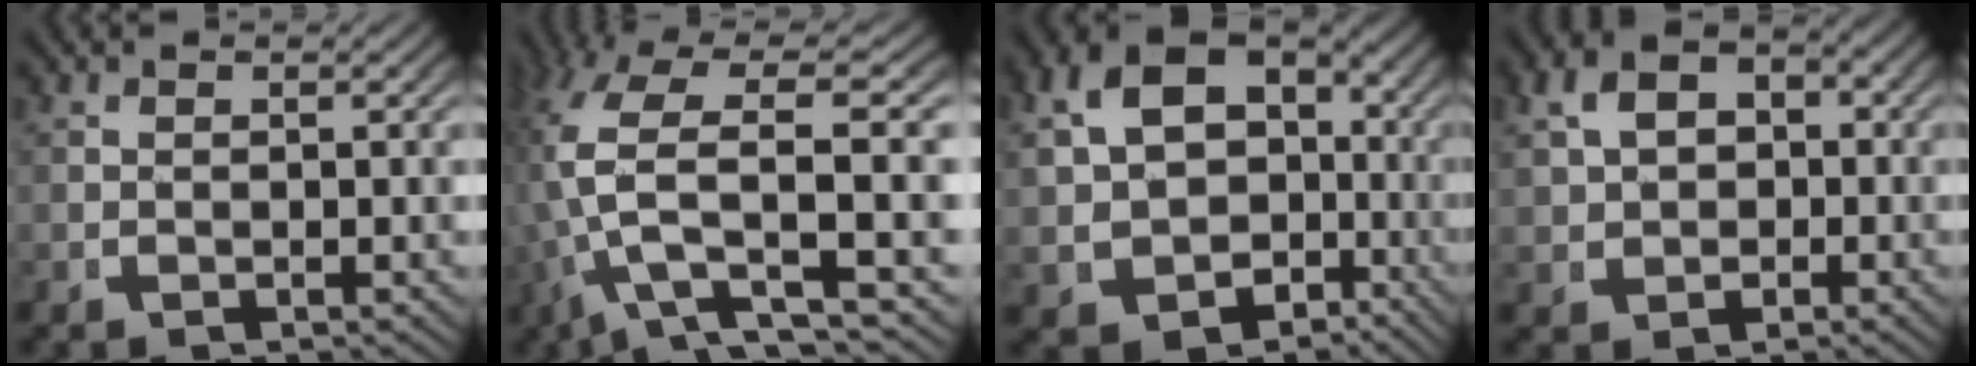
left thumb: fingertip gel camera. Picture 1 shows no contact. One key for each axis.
{"total": 11.0, "fx": 0.8, "fy": 6.2, "fz": 9.1, "tx": -0.201, "ty": -0.024, "tz": 0.027}
{"total": 13.0, "fx": -1.1, "fy": 10.8, "fz": 7.1, "tx": -0.184, "ty": -0.060, "tz": 0.009}
{"total": 5.8, "fx": 1.0, "fy": 4.4, "fz": 3.5, "tx": -0.072, "ty": -0.006, "tz": 0.024}